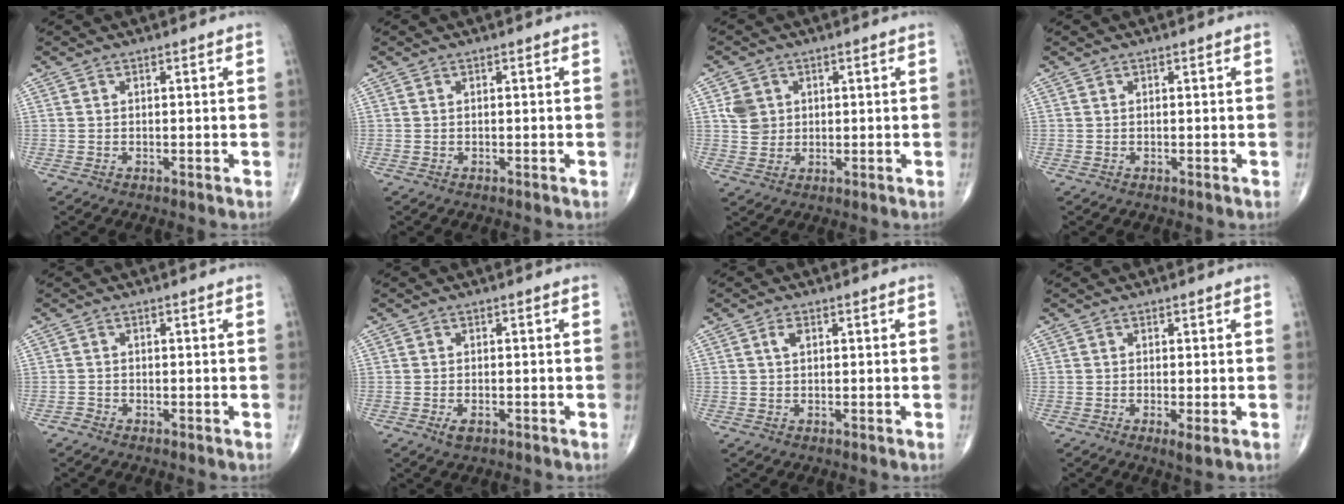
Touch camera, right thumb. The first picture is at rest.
{"total": 0.0}
{"total": 4.4, "force": [1.2, 4.0, 1.6], "torque": [-0.013, -0.002, 0.025]}
{"total": 0.0}
{"total": 0.7, "force": [-0.6, 0.3, 0.0], "torque": [0.001, 0.001, -0.018]}
{"total": 2.0, "force": [-1.0, 1.0, 1.5], "torque": [-0.026, 0.001, -0.015]}
{"total": 1.6, "force": [0.5, 0.9, 1.2], "torque": [-0.025, 0.004, 0.010]}
{"total": 2.1, "force": [-0.6, 0.4, 2.0], "torque": [-0.041, -0.009, -0.012]}